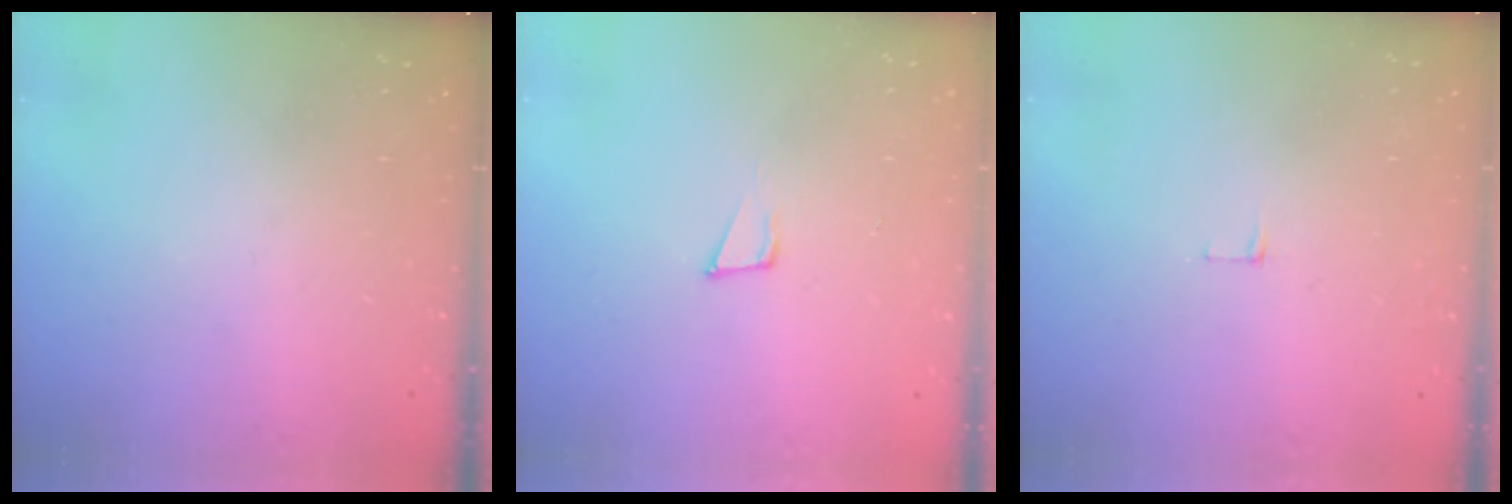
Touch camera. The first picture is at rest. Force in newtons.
{"total": 6.1, "press": 5.4, "slide": 2.8}
{"total": 3.8, "press": 3.8, "slide": 0.3}